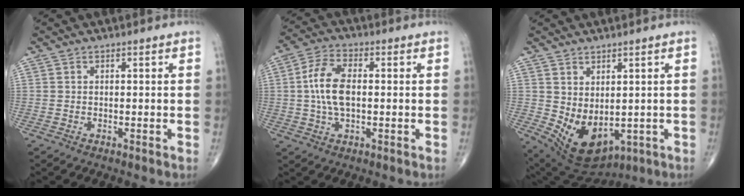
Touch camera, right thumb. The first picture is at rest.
{"total": 9.1, "force": [0.3, 4.6, 7.8], "torque": [-0.160, 0.012, 0.002]}
{"total": 10.5, "force": [-0.4, 6.3, 8.4], "torque": [-0.128, -0.014, 0.028]}